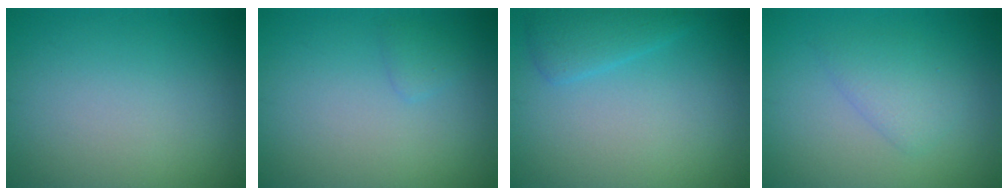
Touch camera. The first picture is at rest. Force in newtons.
{"total": 0.8, "press": 0.8, "slide": 0.1}
{"total": 2.2, "press": 2.1, "slide": 0.2}
{"total": 2.2, "press": 2.2, "slide": 0.2}